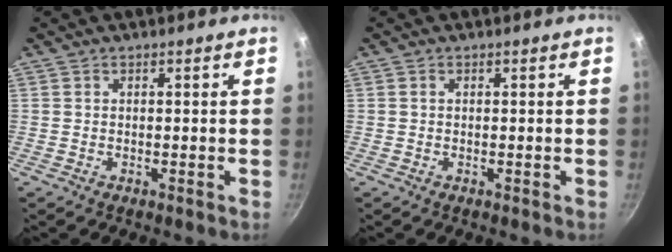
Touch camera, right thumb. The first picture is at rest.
{"total": 0.0}